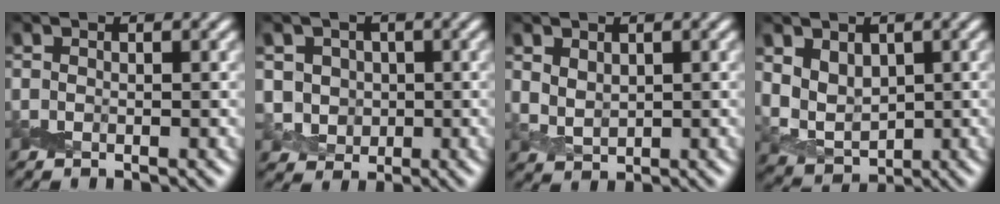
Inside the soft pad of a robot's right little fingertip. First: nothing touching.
{"total": 2.8, "force": [0.2, 2.7, 1.0], "torque": [-0.018, -0.004, 0.011]}
{"total": 1.9, "force": [0.8, 1.3, 1.1], "torque": [-0.027, -0.007, 0.021]}
{"total": 3.6, "force": [0.9, 2.7, 2.2], "torque": [-0.047, -0.012, 0.023]}